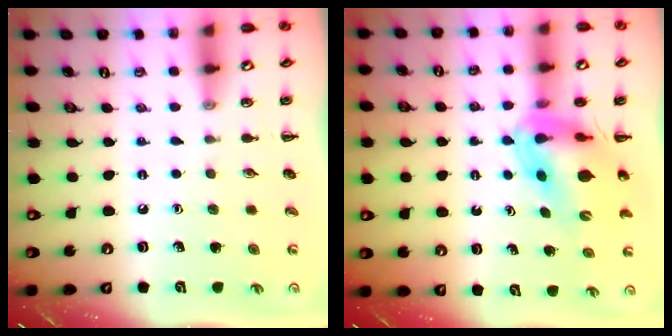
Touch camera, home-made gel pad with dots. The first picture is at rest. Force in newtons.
{"total": 11.9, "press": 11.3, "slide": 3.7}